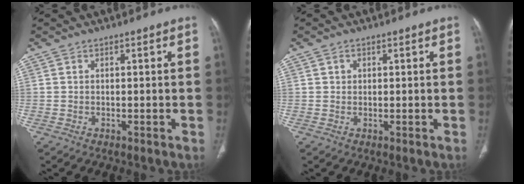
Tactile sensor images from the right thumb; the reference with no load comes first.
{"total": 1.2, "force": [0.5, 1.1, 0.4], "torque": [0.000, -0.001, 0.008]}